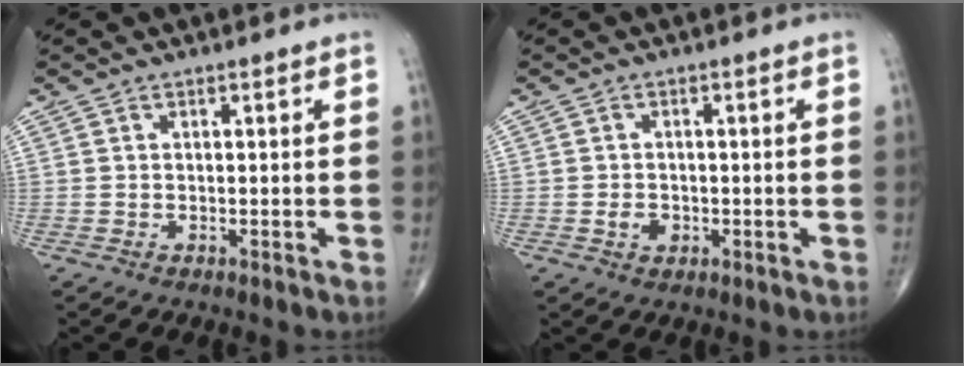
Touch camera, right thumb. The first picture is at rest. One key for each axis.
{"total": 2.5, "fx": -0.6, "fy": 1.9, "fz": 1.5, "tx": -0.017, "ty": 0.003, "tz": -0.008}